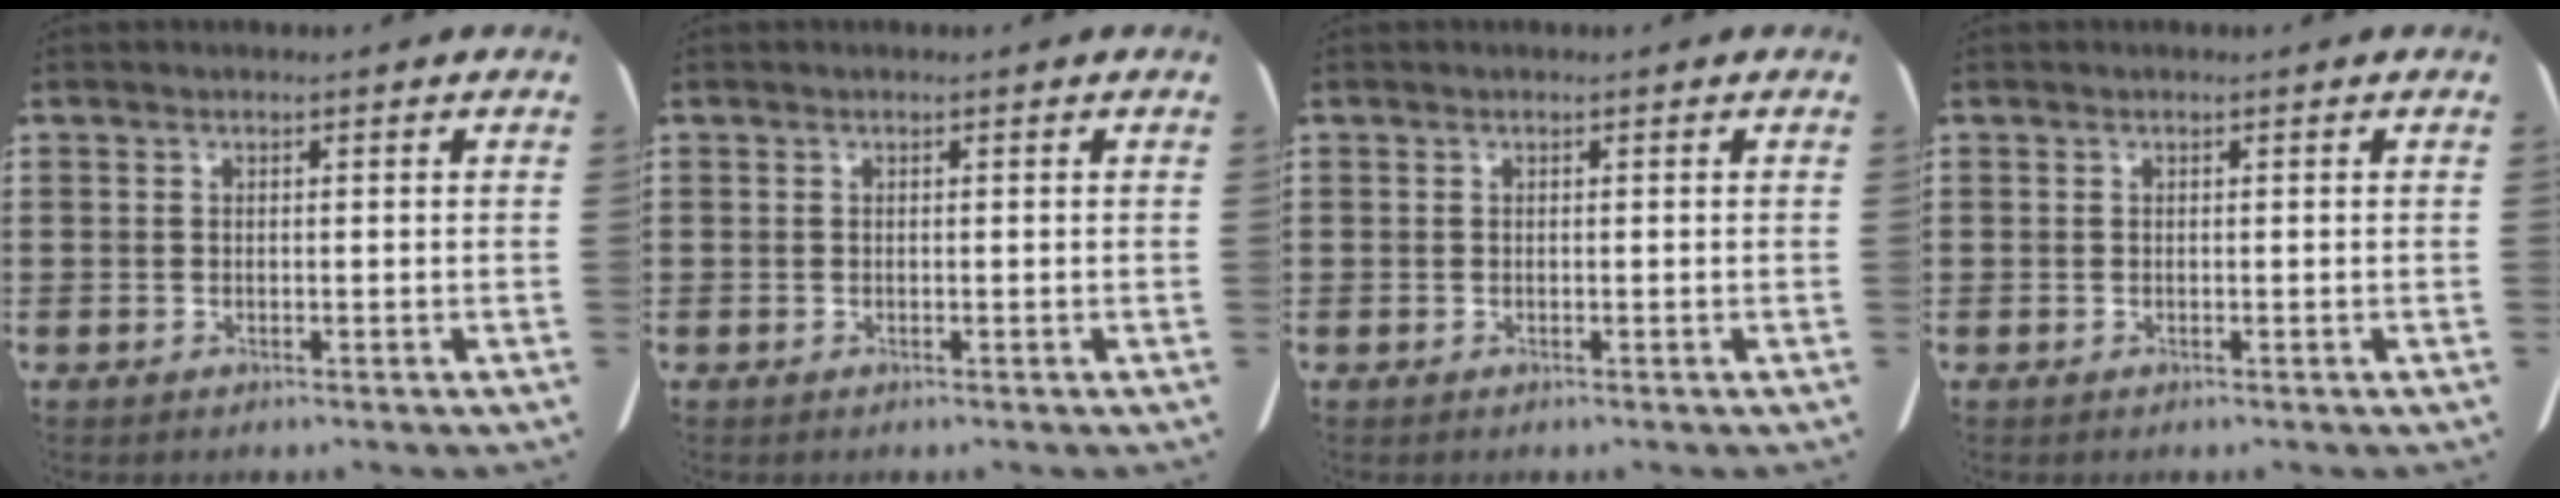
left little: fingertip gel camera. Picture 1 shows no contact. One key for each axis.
{"total": 0.0}
{"total": 0.0}
{"total": 0.0}